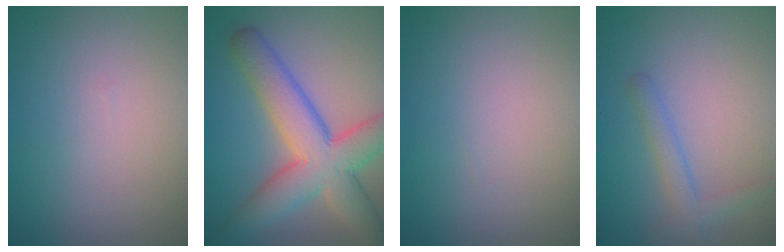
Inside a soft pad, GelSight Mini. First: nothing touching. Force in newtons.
{"total": 9.2, "press": 9.2, "slide": 0.6}
{"total": 0.0}
{"total": 2.0, "press": 2.0, "slide": 0.2}